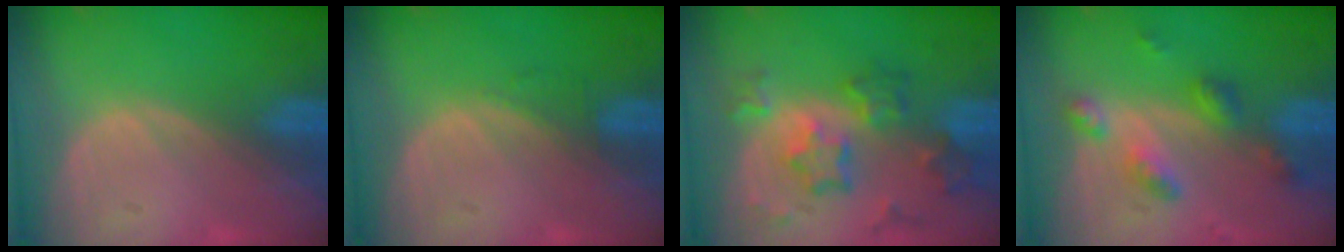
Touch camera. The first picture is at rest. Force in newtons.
{"total": 0.7, "press": 0.7, "slide": 0.1}
{"total": 8.6, "press": 7.6, "slide": 4.1}
{"total": 5.9, "press": 5.2, "slide": 2.8}